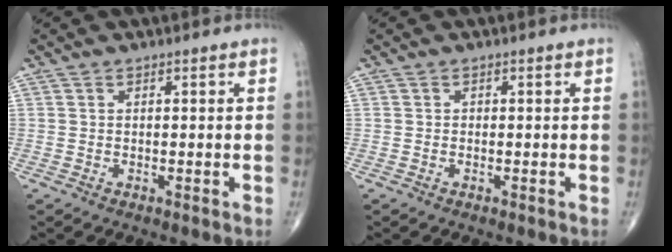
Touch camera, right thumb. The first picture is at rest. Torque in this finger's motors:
{"motor_torque": [0.04, 0.12, 0.21, -0.19, 0.00]}